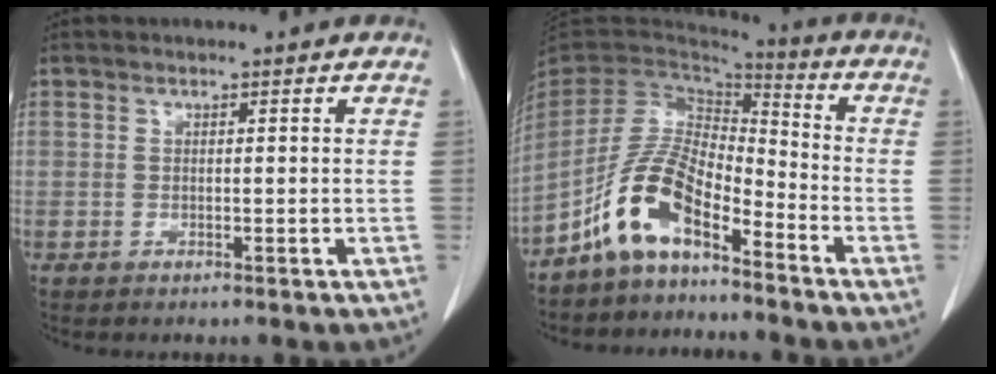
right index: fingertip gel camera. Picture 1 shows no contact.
{"total": 10.8, "force": [-6.8, 4.0, 7.3], "torque": [-0.163, 0.020, -0.134]}